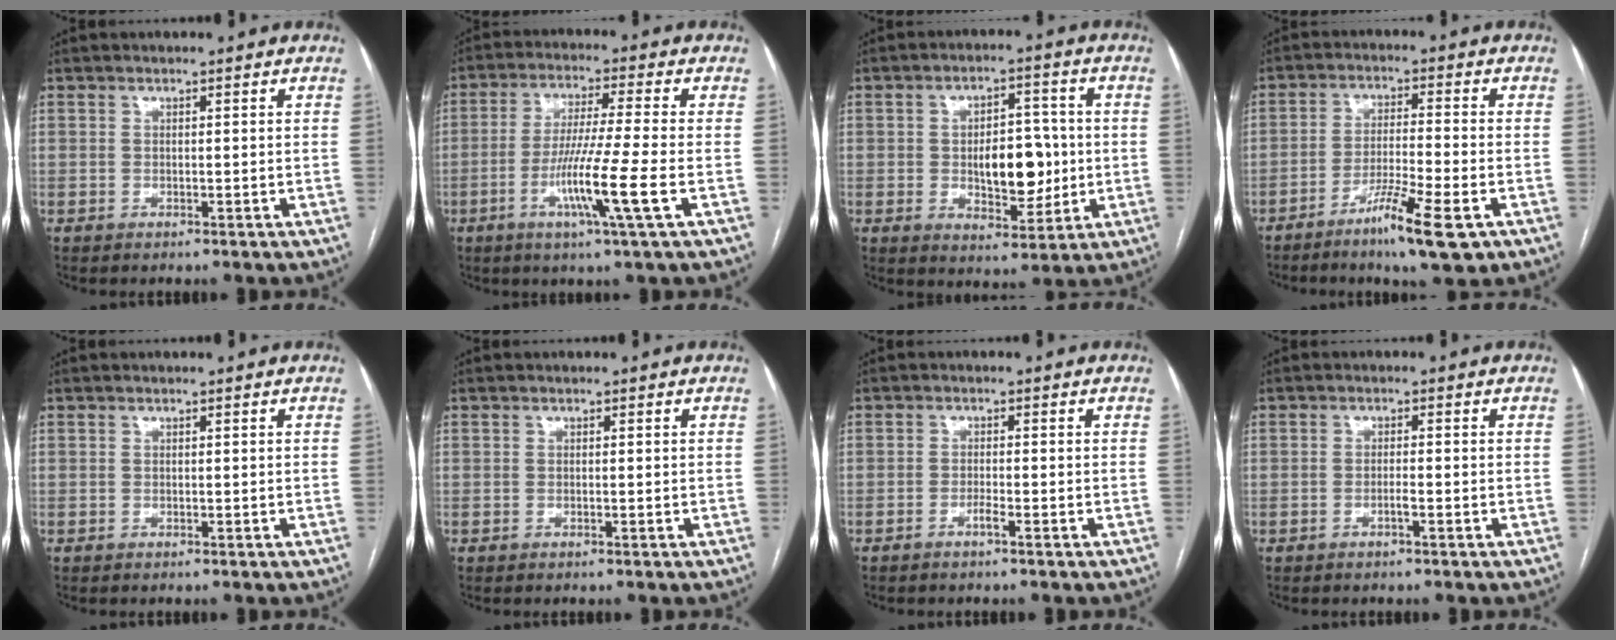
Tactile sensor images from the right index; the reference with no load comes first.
{"total": 10.4, "force": [-3.5, -1.6, 9.6], "torque": [-0.187, -0.022, -0.068]}
{"total": 9.5, "force": [-0.5, 4.7, 8.3], "torque": [-0.124, 0.007, 0.001]}
{"total": 9.2, "force": [-5.2, 0.4, 7.6], "torque": [-0.135, -0.018, -0.087]}
{"total": 0.0}
{"total": 0.0}
{"total": 1.3, "force": [-0.9, -0.2, 1.0], "torque": [-0.018, 0.001, -0.016]}
{"total": 1.4, "force": [-0.8, -0.1, 1.2], "torque": [-0.024, 0.001, -0.015]}